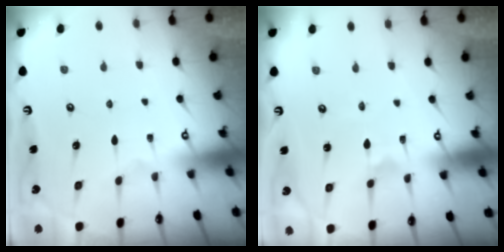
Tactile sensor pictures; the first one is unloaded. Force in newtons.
{"total": 1.6, "press": 1.5, "slide": 0.2}